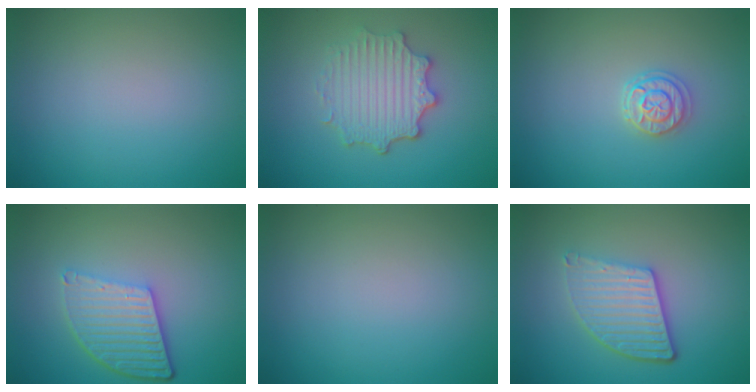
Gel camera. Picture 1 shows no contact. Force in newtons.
{"total": 4.4, "press": 3.6, "slide": 2.5}
{"total": 2.2, "press": 2.0, "slide": 0.8}
{"total": 5.4, "press": 3.9, "slide": 3.8}
{"total": 0.0}
{"total": 4.7, "press": 3.6, "slide": 3.1}